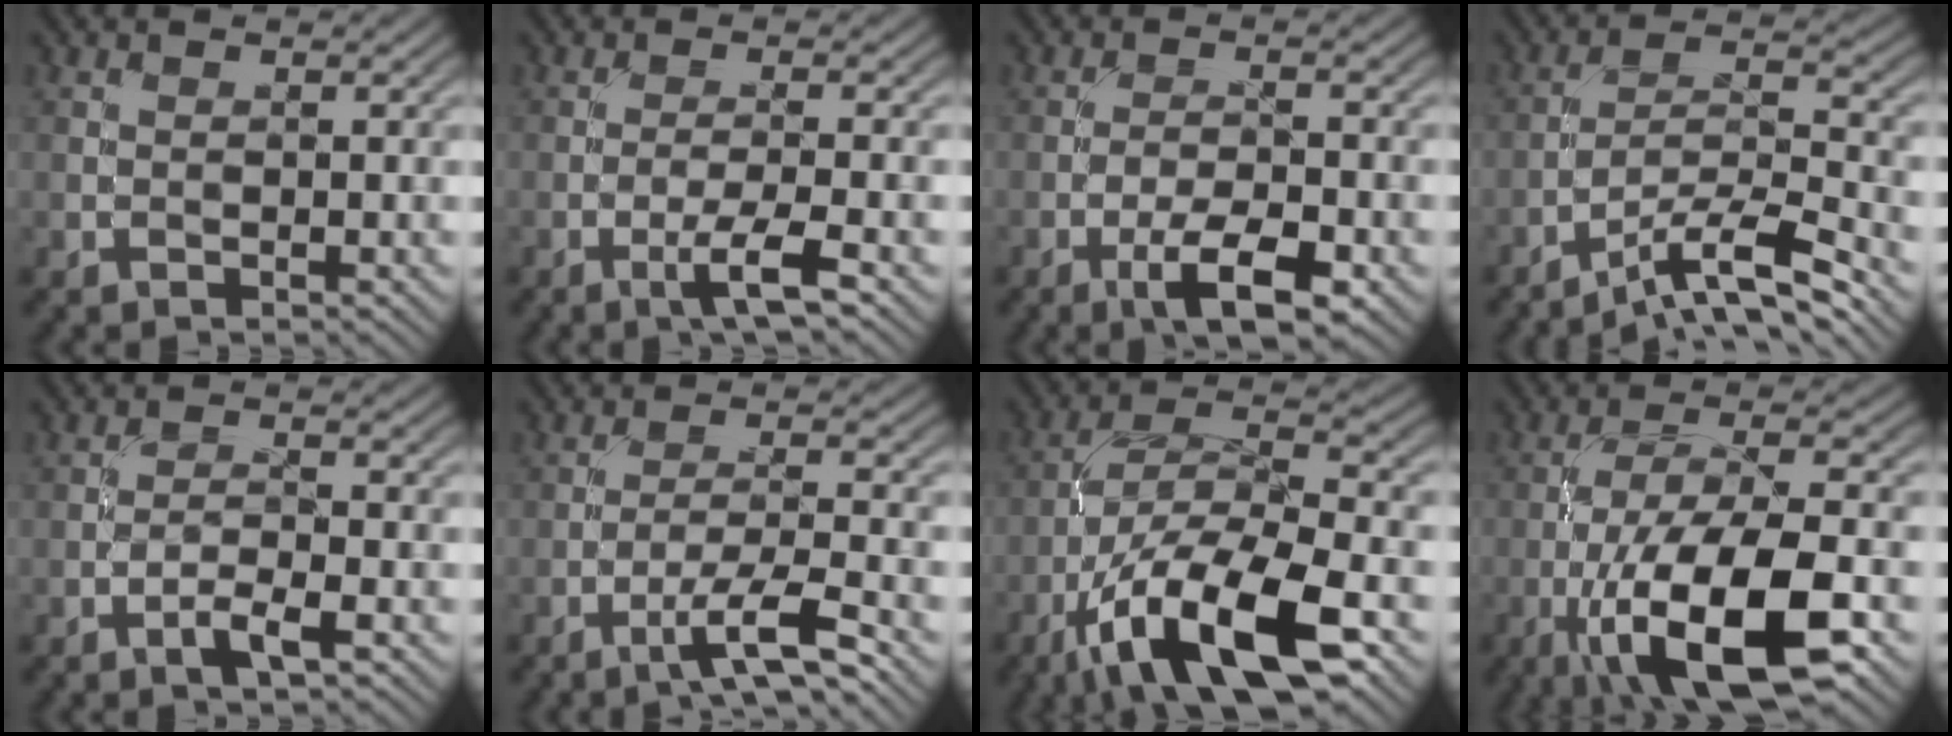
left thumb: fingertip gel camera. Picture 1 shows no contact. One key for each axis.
{"total": 3.8, "fx": -2.0, "fy": 0.3, "fz": 3.2, "tx": -0.059, "ty": 0.006, "tz": -0.043}
{"total": 6.2, "fx": -3.4, "fy": 1.8, "fz": 4.8, "tx": -0.087, "ty": 0.004, "tz": -0.059}
{"total": 9.3, "fx": -7.0, "fy": 1.5, "fz": 5.9, "tx": -0.093, "ty": 0.014, "tz": -0.129}
{"total": 2.7, "fx": -1.6, "fy": 0.5, "fz": 2.2, "tx": -0.049, "ty": 0.004, "tz": -0.036}
{"total": 6.1, "fx": -3.9, "fy": 0.6, "fz": 4.7, "tx": -0.082, "ty": 0.009, "tz": -0.073}
{"total": 15.2, "fx": -7.8, "fy": 5.0, "fz": 12.1, "tx": -0.225, "ty": -0.006, "tz": -0.148}
{"total": 13.7, "fx": -6.0, "fy": 4.2, "fz": 11.6, "tx": -0.216, "ty": -0.002, "tz": -0.113}